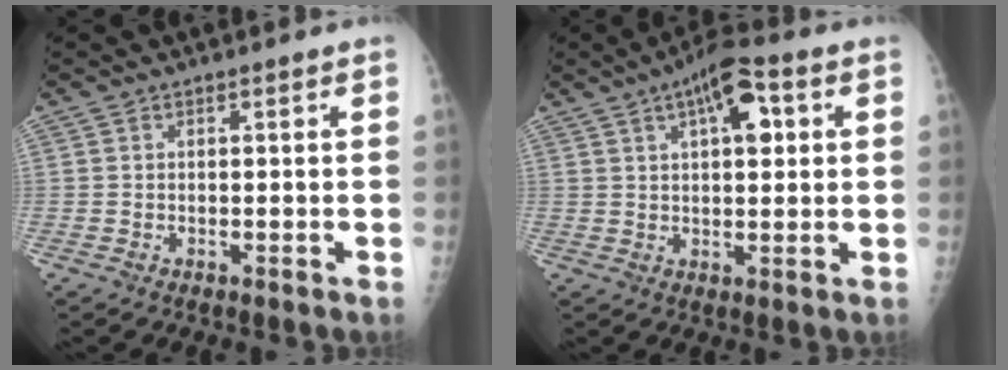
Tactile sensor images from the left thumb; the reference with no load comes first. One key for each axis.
{"total": 9.6, "fx": 3.5, "fy": 4.0, "fz": 8.0, "tx": -0.107, "ty": 0.008, "tz": 0.049}